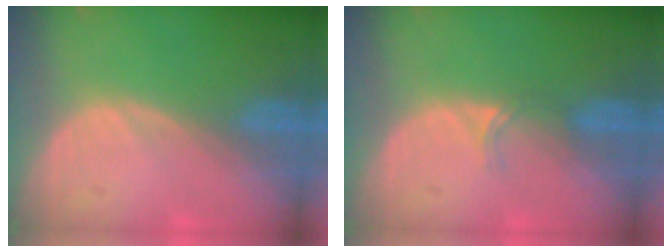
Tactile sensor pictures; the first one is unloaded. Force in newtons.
{"total": 1.9, "press": 1.5, "slide": 1.2}